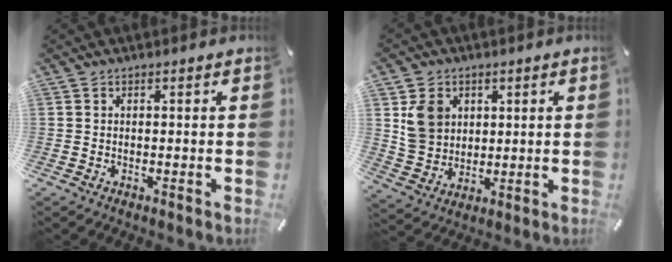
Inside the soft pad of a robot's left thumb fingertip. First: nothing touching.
{"total": 8.4, "force": [3.0, 7.5, 2.2], "torque": [-0.052, -0.002, 0.061]}